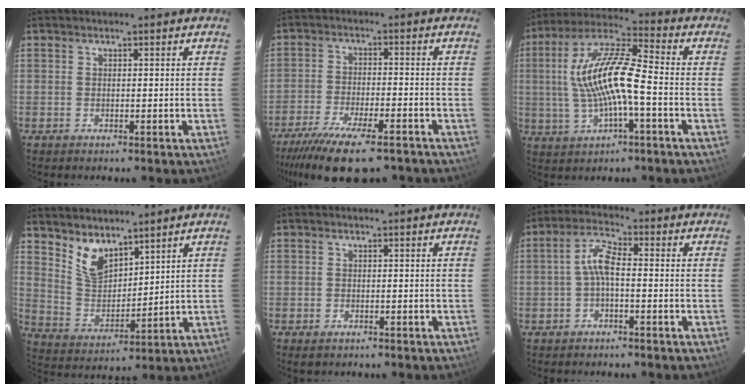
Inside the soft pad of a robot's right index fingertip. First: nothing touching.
{"total": 14.9, "force": [-11.8, 3.7, 8.3], "torque": [-0.175, -0.037, -0.191]}
{"total": 14.0, "force": [-1.3, 3.6, 13.5], "torque": [-0.268, 0.016, -0.026]}
{"total": 8.2, "force": [6.1, 3.9, 3.9], "torque": [-0.072, 0.000, 0.127]}
{"total": 1.2, "force": [-0.7, 0.9, 0.5], "torque": [-0.009, -0.001, -0.012]}
{"total": 4.6, "force": [-1.0, 1.7, 4.2], "torque": [-0.093, 0.019, -0.023]}